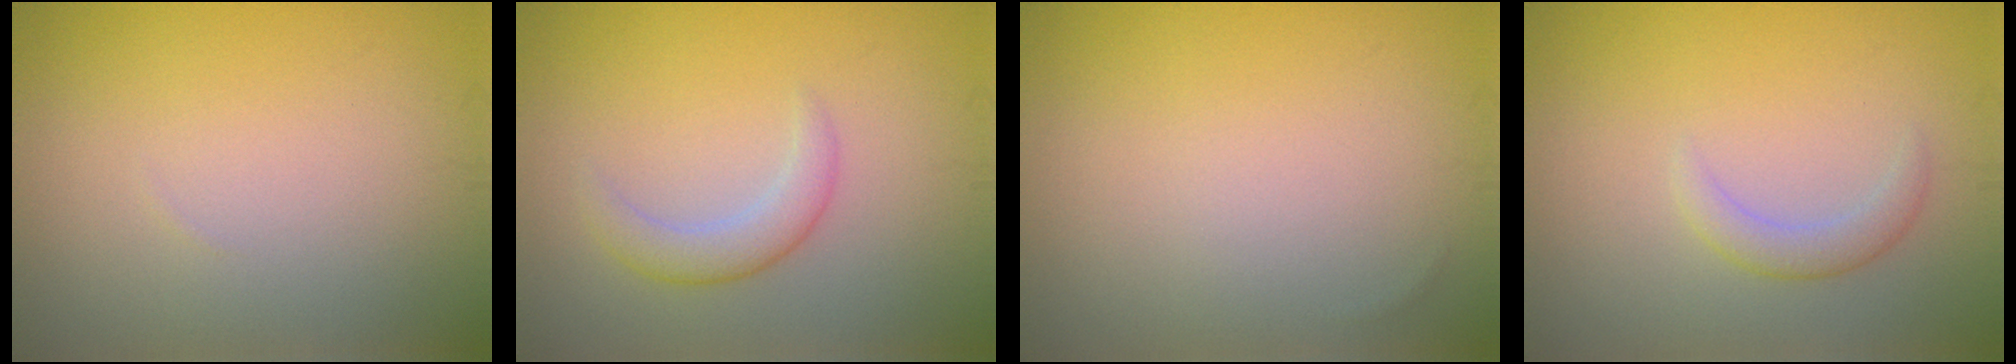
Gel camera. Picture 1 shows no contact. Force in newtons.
{"total": 2.4, "press": 2.4, "slide": 0.2}
{"total": 0.0}
{"total": 1.7, "press": 1.7, "slide": 0.1}